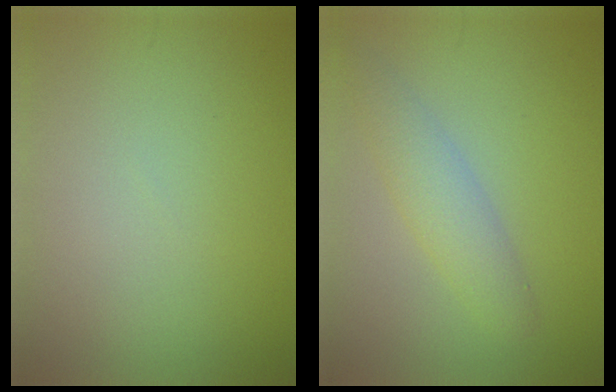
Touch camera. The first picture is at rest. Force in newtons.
{"total": 3.0, "press": 2.9, "slide": 0.2}